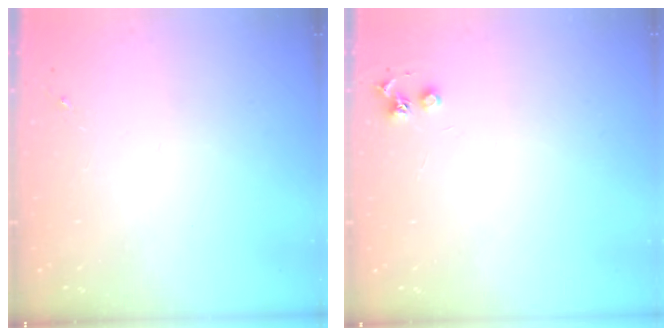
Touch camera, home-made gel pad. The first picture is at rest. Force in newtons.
{"total": 4.1, "press": 4.1, "slide": 0.5}